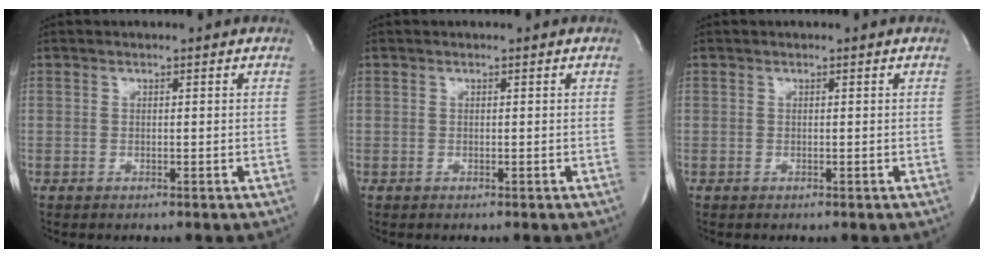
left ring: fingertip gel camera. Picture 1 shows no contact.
{"total": 0.0}
{"total": 0.0}